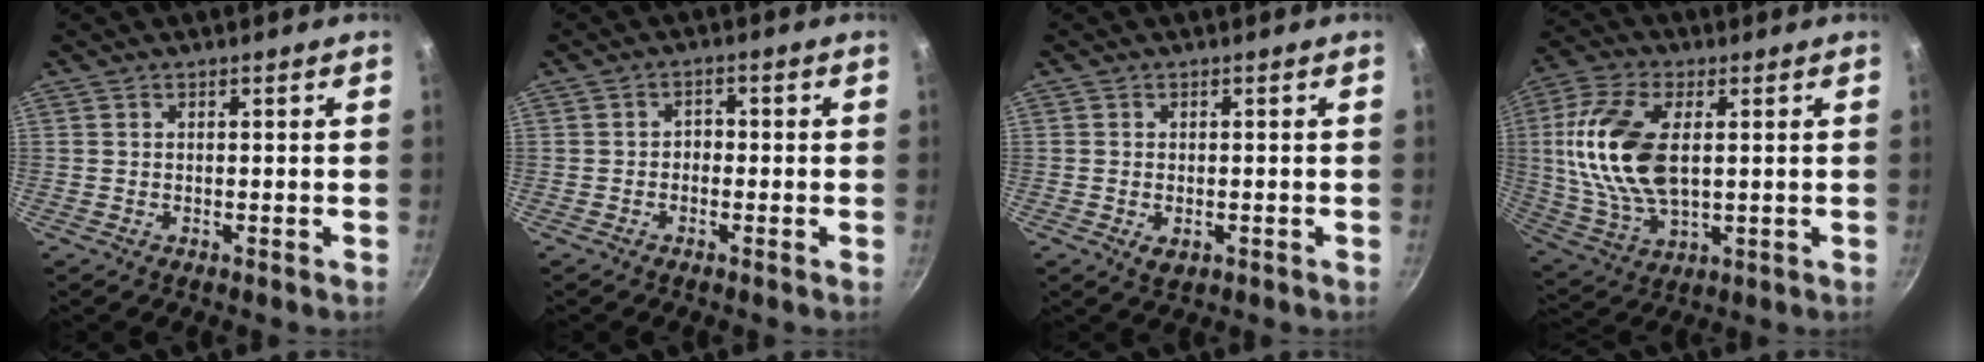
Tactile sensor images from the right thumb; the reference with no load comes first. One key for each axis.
{"total": 2.1, "fx": -0.6, "fy": 1.7, "fz": 1.1, "tx": 0.000, "ty": 0.011, "tz": -0.019}
{"total": 2.1, "fx": -0.7, "fy": 1.2, "fz": 1.6, "tx": -0.027, "ty": 0.003, "tz": -0.005}
{"total": 17.9, "fx": 2.2, "fy": 9.4, "fz": 15.1, "tx": -0.317, "ty": -0.004, "tz": 0.043}